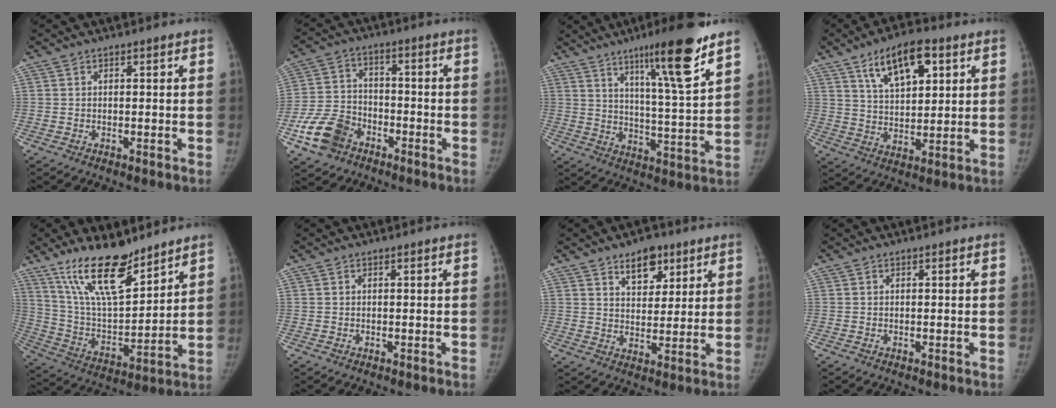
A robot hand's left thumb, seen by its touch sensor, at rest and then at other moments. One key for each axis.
{"total": 10.5, "fx": -5.8, "fy": 7.5, "fz": 4.6, "tx": -0.080, "ty": 0.030, "tz": -0.110}
{"total": 16.2, "fx": 9.9, "fy": 1.2, "fz": 12.8, "tx": -0.190, "ty": -0.057, "tz": 0.156}
{"total": 12.2, "fx": 5.9, "fy": 5.8, "fz": 8.9, "tx": -0.124, "ty": -0.018, "tz": 0.103}
{"total": 17.7, "fx": 12.8, "fy": 6.0, "fz": 10.6, "tx": -0.156, "ty": -0.074, "tz": 0.243}
{"total": 0.0}
{"total": 7.9, "fx": 4.8, "fy": 4.6, "fz": 4.3, "tx": -0.031, "ty": -0.026, "tz": 0.075}
{"total": 0.0}